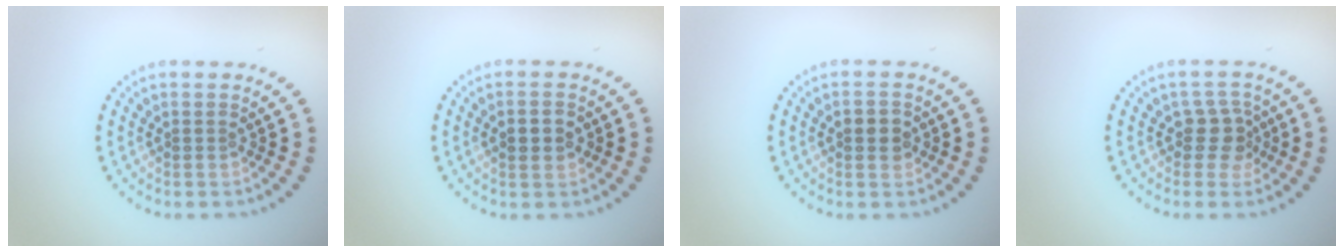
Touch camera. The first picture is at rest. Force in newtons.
{"total": 2.6, "press": 2.6, "slide": 0.1}
{"total": 1.9, "press": 1.9, "slide": 0.2}
{"total": 2.4, "press": 1.9, "slide": 1.5}